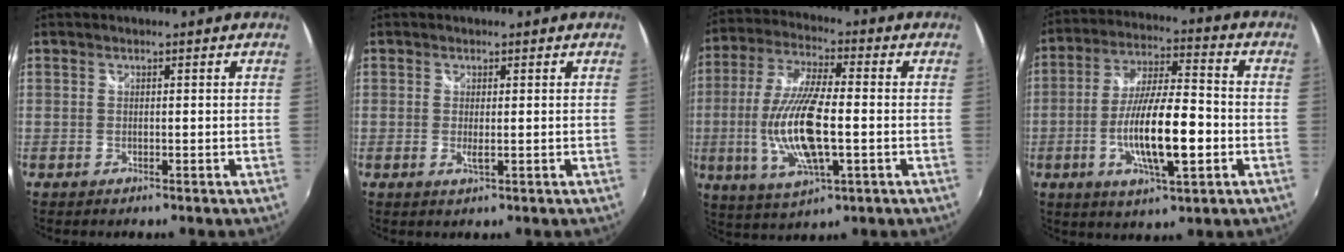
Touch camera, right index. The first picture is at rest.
{"total": 1.5, "force": [-0.1, 0.1, 1.5], "torque": [-0.030, -0.005, -0.003]}
{"total": 15.6, "force": [-2.4, 4.6, 14.7], "torque": [-0.299, -0.010, -0.042]}
{"total": 14.7, "force": [-3.8, 3.4, 13.7], "torque": [-0.260, -0.008, -0.066]}